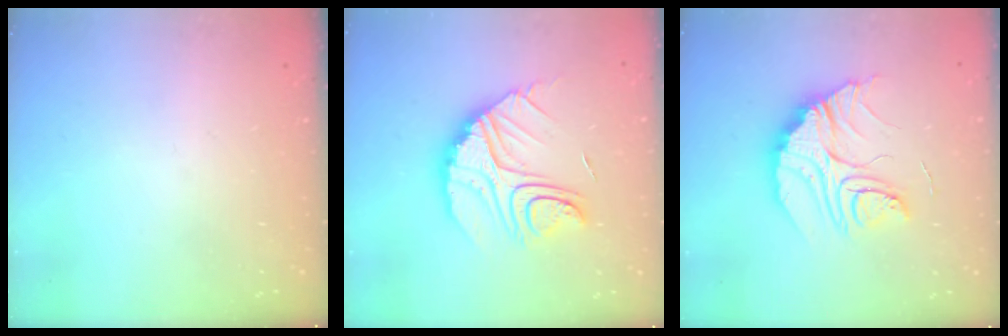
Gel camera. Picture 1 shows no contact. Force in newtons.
{"total": 13.0, "press": 12.9, "slide": 0.9}
{"total": 18.8, "press": 18.7, "slide": 1.6}